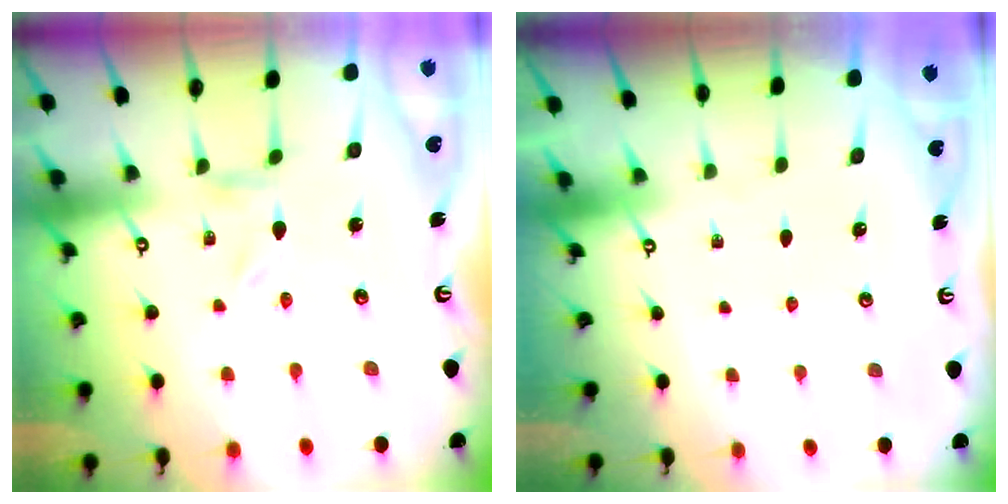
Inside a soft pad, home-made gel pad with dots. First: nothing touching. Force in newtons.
{"total": 0.0}